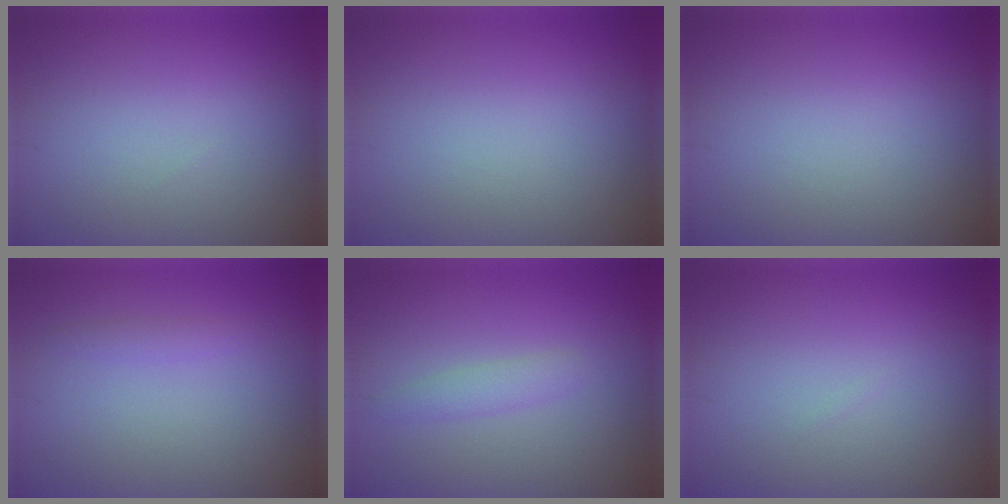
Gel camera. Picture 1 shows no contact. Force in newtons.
{"total": 0.0}
{"total": 0.0}
{"total": 0.9, "press": 0.9, "slide": 0.0}
{"total": 1.4, "press": 1.4, "slide": 0.1}
{"total": 0.0}